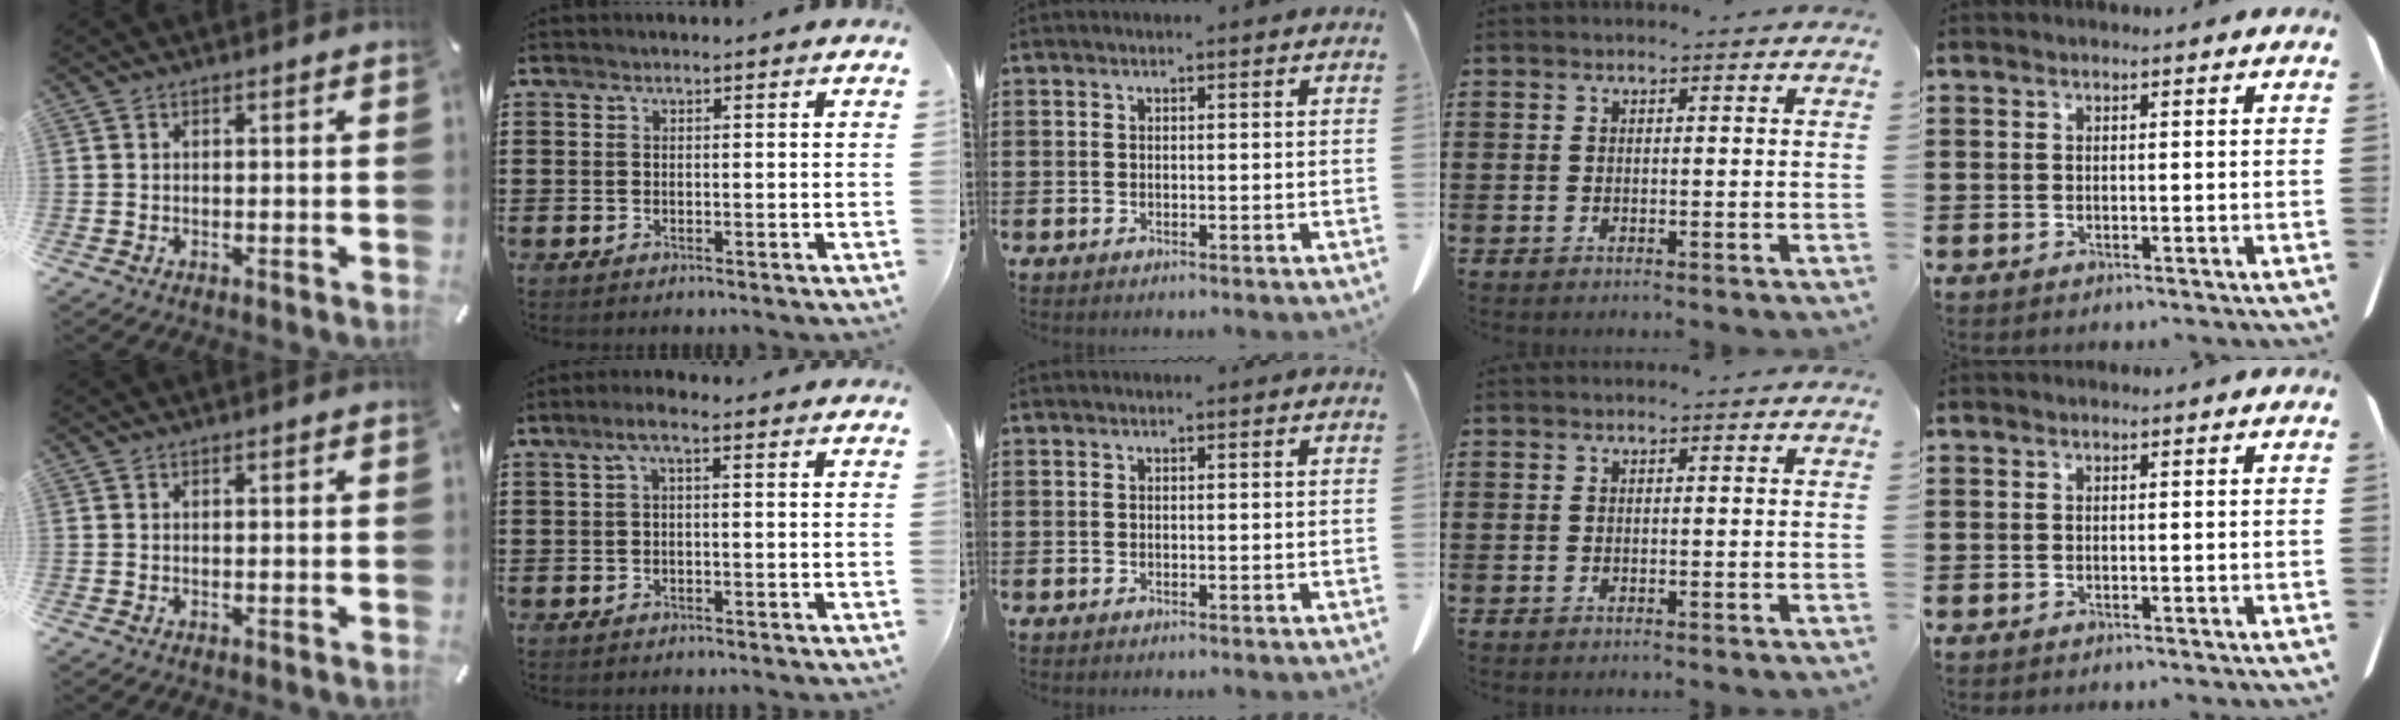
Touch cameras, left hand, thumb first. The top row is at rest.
{"index": {"total": 2.0, "force": [-0.4, 0.3, 1.9], "torque": [-0.035, 0.005, -0.010]}}